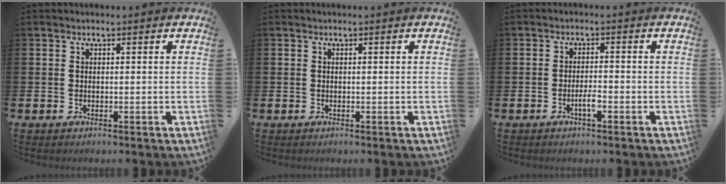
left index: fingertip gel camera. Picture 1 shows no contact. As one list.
[{"total": 0.0}, {"total": 2.0, "force": [-0.9, 0.4, 1.7], "torque": [-0.035, 0.003, -0.016]}]